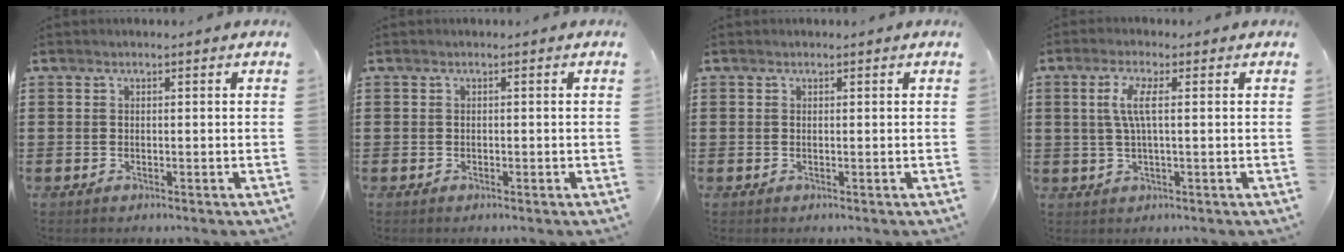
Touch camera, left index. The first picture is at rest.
{"total": 0.0}
{"total": 0.0}
{"total": 4.5, "force": [0.7, 0.7, 4.4], "torque": [-0.093, -0.002, 0.009]}